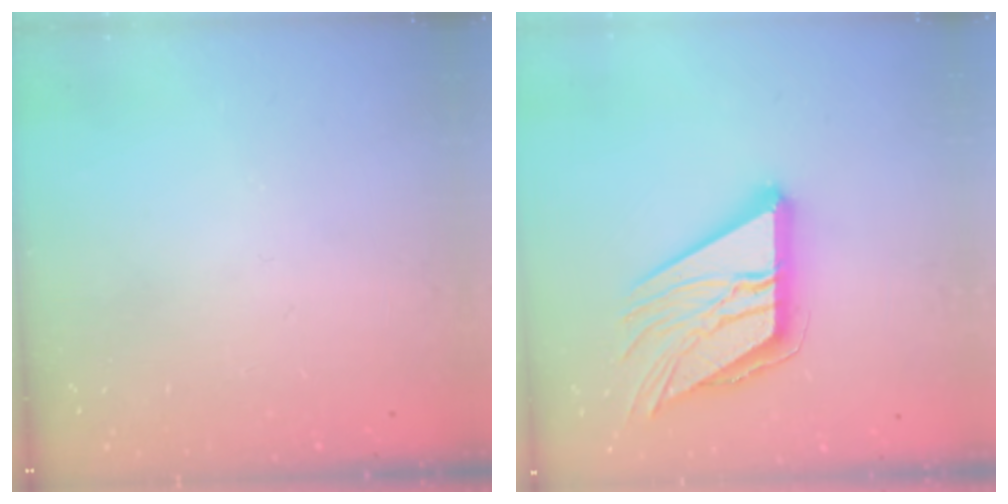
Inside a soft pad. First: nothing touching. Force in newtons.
{"total": 19.1, "press": 19.0, "slide": 2.2}